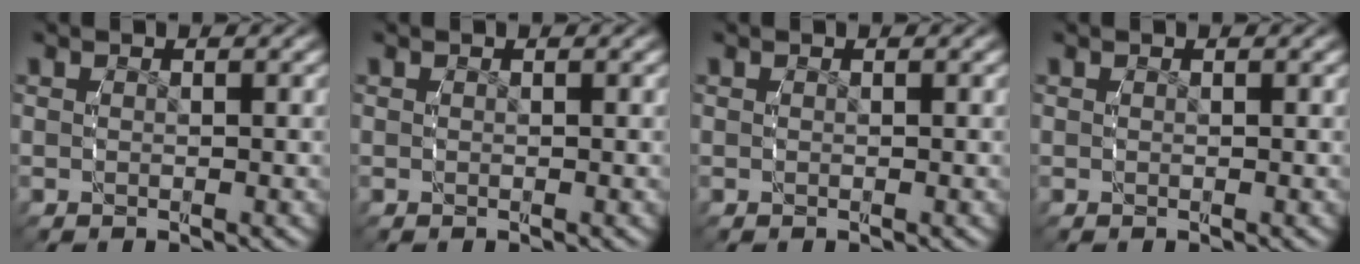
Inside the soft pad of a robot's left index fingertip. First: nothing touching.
{"total": 0.0}
{"total": 0.0}
{"total": 0.0}